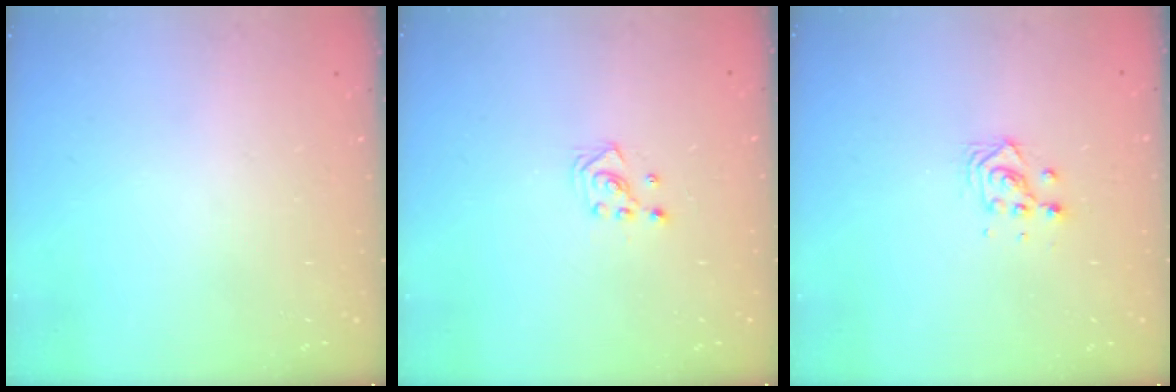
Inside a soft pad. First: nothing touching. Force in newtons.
{"total": 2.9, "press": 2.9, "slide": 0.4}
{"total": 3.8, "press": 3.8, "slide": 0.3}